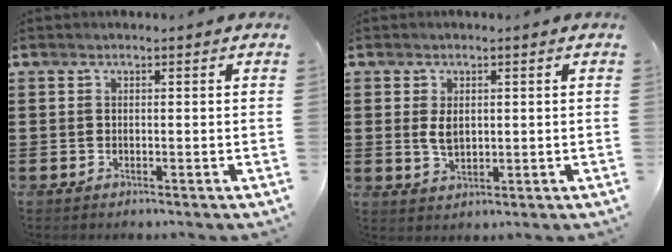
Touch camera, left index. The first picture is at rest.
{"total": 3.2, "force": [0.4, 2.0, 2.5], "torque": [-0.060, 0.004, 0.004]}